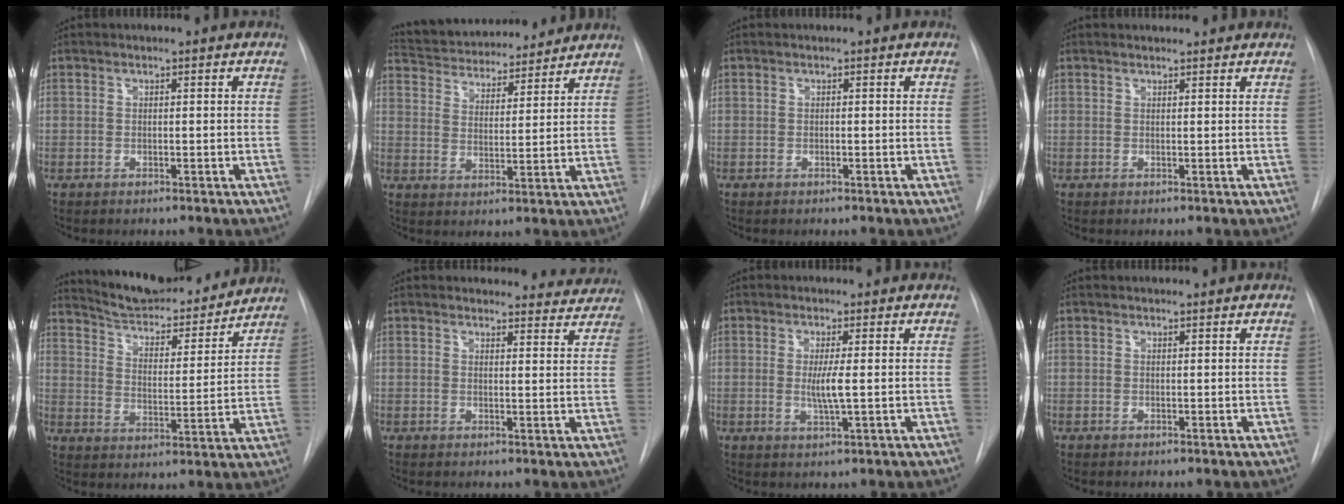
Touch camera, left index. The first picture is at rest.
{"total": 15.9, "force": [14.7, 3.9, 4.7], "torque": [-0.086, 0.018, 0.224]}
{"total": 0.9, "force": [-0.9, -0.1, -0.1], "torque": [0.004, -0.006, -0.014]}
{"total": 2.4, "force": [2.3, 0.6, 0.4], "torque": [-0.008, 0.012, 0.024]}
{"total": 17.4, "force": [16.1, 3.5, 5.6], "torque": [-0.078, -0.014, 0.235]}
{"total": 7.5, "force": [7.2, 2.2, -0.3], "torque": [0.043, -0.022, 0.050]}
{"total": 3.2, "force": [-0.8, -0.2, 3.1], "torque": [-0.065, -0.014, -0.011]}
{"total": 0.0}